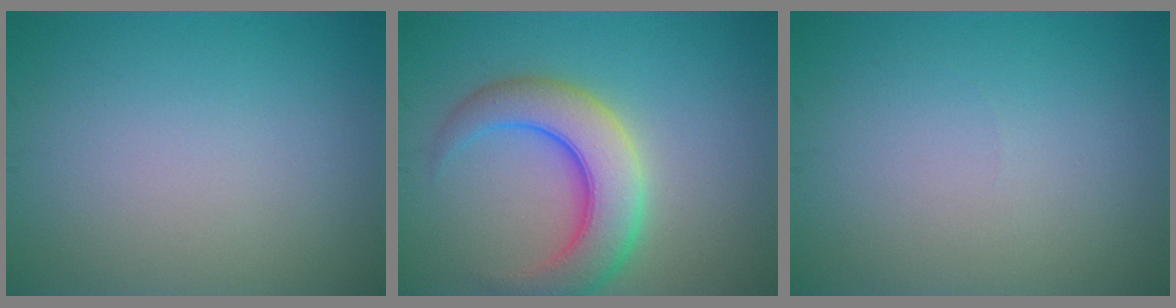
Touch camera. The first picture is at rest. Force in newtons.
{"total": 6.9, "press": 6.9, "slide": 0.3}
{"total": 0.0}